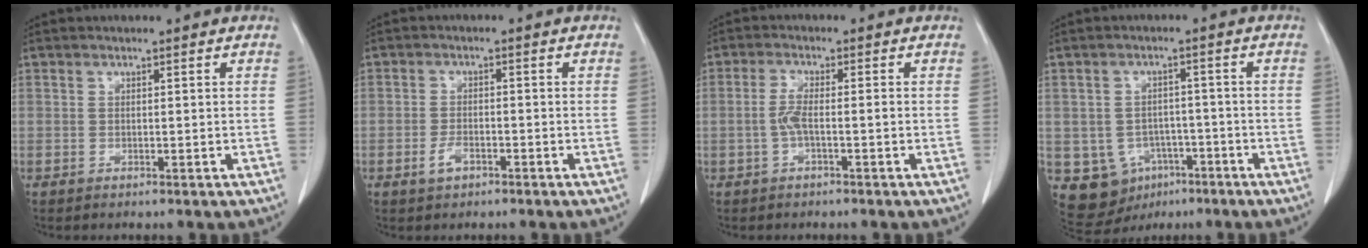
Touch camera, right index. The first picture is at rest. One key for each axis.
{"total": 2.6, "fx": -1.5, "fy": 1.3, "fz": 1.7, "tx": -0.034, "ty": 0.002, "tz": -0.025}
{"total": 2.7, "fx": -0.7, "fy": 0.3, "fz": 2.6, "tx": -0.055, "ty": 0.005, "tz": -0.014}
{"total": 9.1, "fx": -3.8, "fy": 7.8, "fz": 2.6, "tx": -0.051, "ty": 0.016, "tz": -0.041}